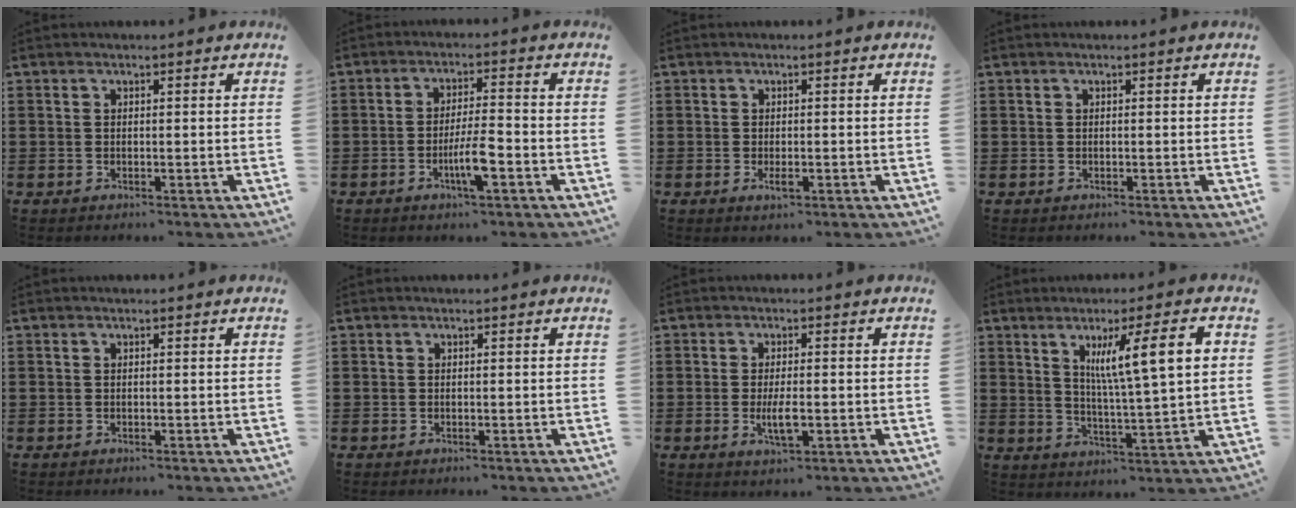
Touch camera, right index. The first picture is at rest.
{"total": 5.9, "force": [-2.3, 1.0, 5.3], "torque": [-0.100, -0.006, -0.043]}
{"total": 1.6, "force": [-0.5, 0.6, 1.4], "torque": [-0.033, -0.005, -0.011]}
{"total": 0.0}
{"total": 0.0}
{"total": 0.0}
{"total": 4.1, "force": [-1.0, 1.2, 3.8], "torque": [-0.079, -0.003, -0.021]}
{"total": 10.0, "force": [3.4, 1.2, 9.3], "torque": [-0.168, -0.001, 0.050]}